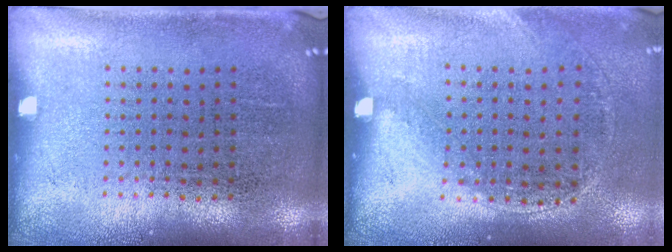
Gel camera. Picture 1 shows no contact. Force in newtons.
{"total": 1.4, "press": 1.0, "slide": 1.0}